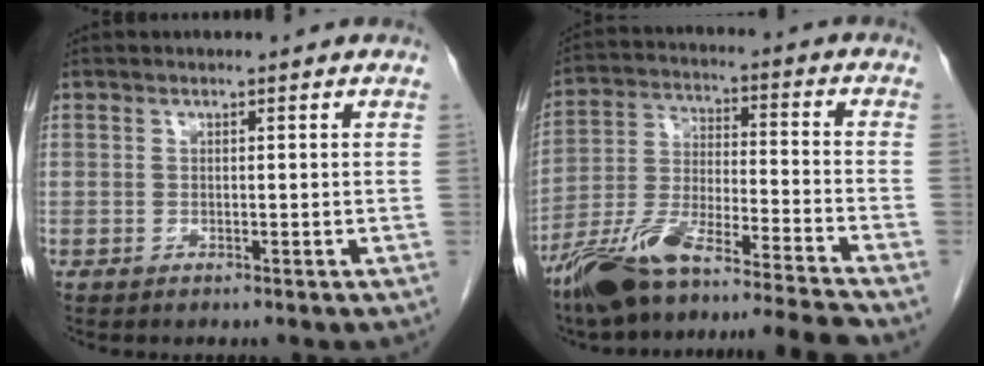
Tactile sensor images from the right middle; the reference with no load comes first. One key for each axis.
{"total": 17.7, "fx": -15.2, "fy": -0.7, "fz": 9.1, "tx": -0.189, "ty": -0.007, "tz": -0.271}